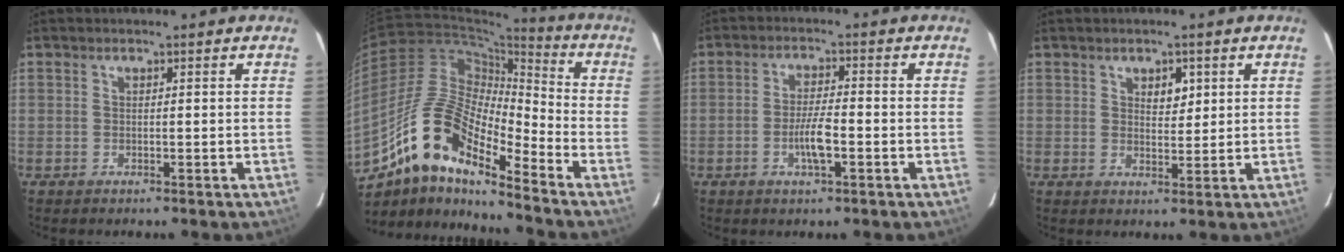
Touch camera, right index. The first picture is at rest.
{"total": 14.0, "force": [-9.3, 3.9, 9.7], "torque": [-0.187, 0.030, -0.164]}
{"total": 7.0, "force": [-2.4, 1.1, 6.5], "torque": [-0.125, 0.001, -0.043]}
{"total": 3.1, "force": [1.5, 1.7, 2.2], "torque": [-0.031, 0.000, 0.024]}